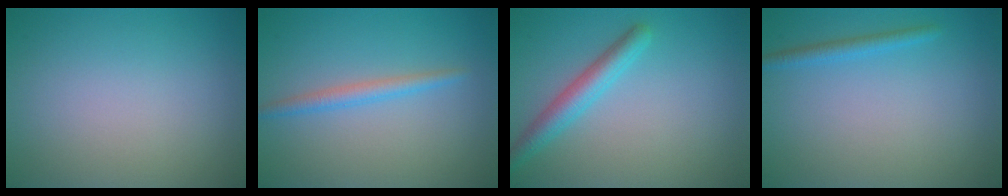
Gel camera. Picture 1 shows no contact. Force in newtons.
{"total": 1.8, "press": 1.8, "slide": 0.1}
{"total": 2.9, "press": 2.9, "slide": 0.1}
{"total": 1.5, "press": 1.4, "slide": 0.1}